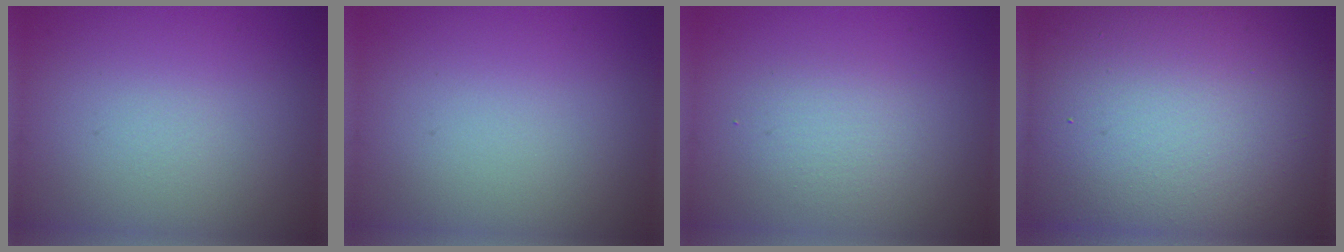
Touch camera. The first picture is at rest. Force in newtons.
{"total": 0.0}
{"total": 1.7, "press": 1.7, "slide": 0.1}
{"total": 20.6, "press": 20.5, "slide": 1.4}